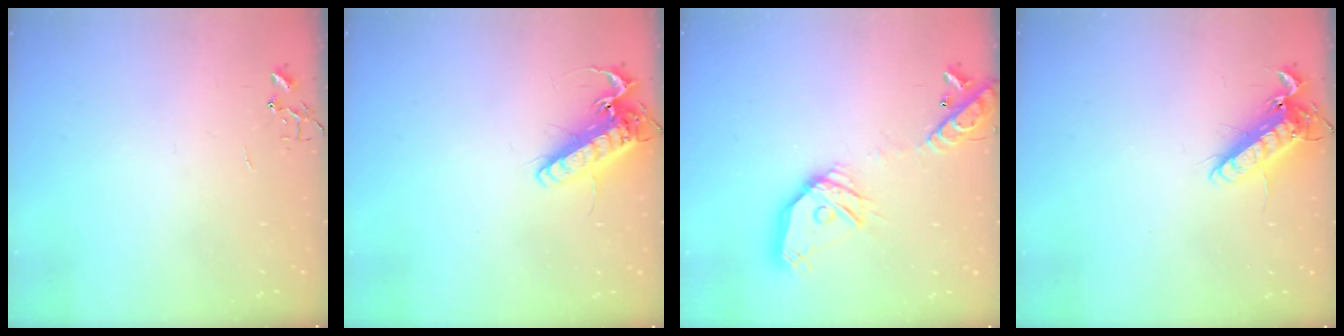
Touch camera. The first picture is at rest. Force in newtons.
{"total": 15.7, "press": 15.5, "slide": 2.4}
{"total": 18.8, "press": 18.6, "slide": 3.0}
{"total": 12.8, "press": 12.7, "slide": 1.9}